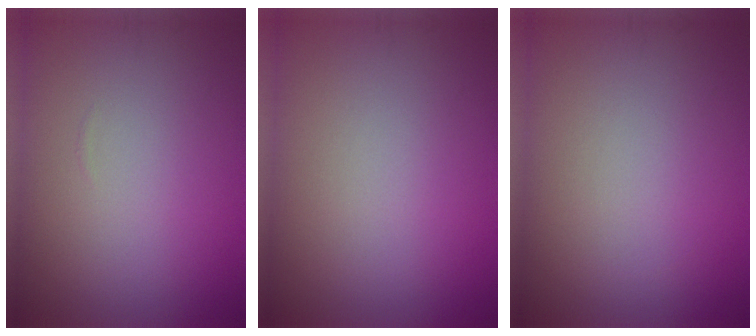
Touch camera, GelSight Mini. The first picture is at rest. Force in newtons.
{"total": 0.0}
{"total": 0.0}